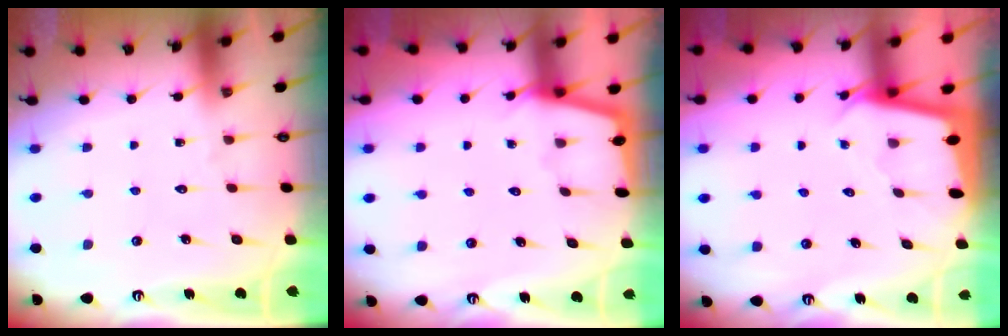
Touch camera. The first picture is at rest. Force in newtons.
{"total": 1.8, "press": 1.8, "slide": 0.3}
{"total": 1.8, "press": 1.8, "slide": 0.1}